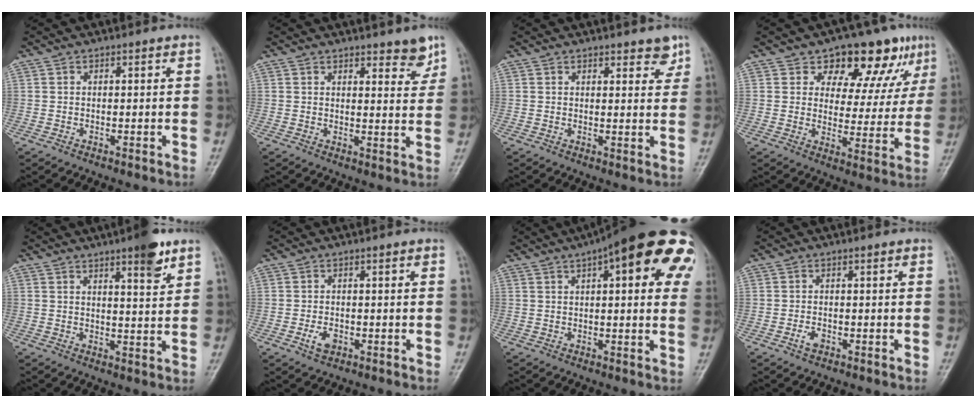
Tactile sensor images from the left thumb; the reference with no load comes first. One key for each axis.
{"total": 4.6, "fx": 3.5, "fy": 1.5, "fz": 2.7, "tx": -0.014, "ty": -0.026, "tz": 0.045}
{"total": 3.7, "fx": 2.7, "fy": 1.5, "fz": 2.1, "tx": -0.002, "ty": -0.016, "tz": 0.034}
{"total": 14.0, "fx": 8.6, "fy": 7.5, "fz": 8.1, "tx": -0.047, "ty": -0.037, "tz": 0.118}
{"total": 6.5, "fx": 4.2, "fy": 1.3, "fz": 4.9, "tx": -0.060, "ty": -0.024, "tz": 0.058}
{"total": 2.8, "fx": -1.1, "fy": 1.8, "fz": 1.9, "tx": -0.035, "ty": 0.003, "tz": -0.018}
{"total": 22.0, "fx": 8.5, "fy": 7.0, "fz": 19.0, "tx": -0.240, "ty": 0.021, "tz": 0.104}
{"total": 1.8, "fx": -0.9, "fy": 1.1, "fz": 1.2, "tx": -0.023, "ty": 0.006, "tz": -0.017}